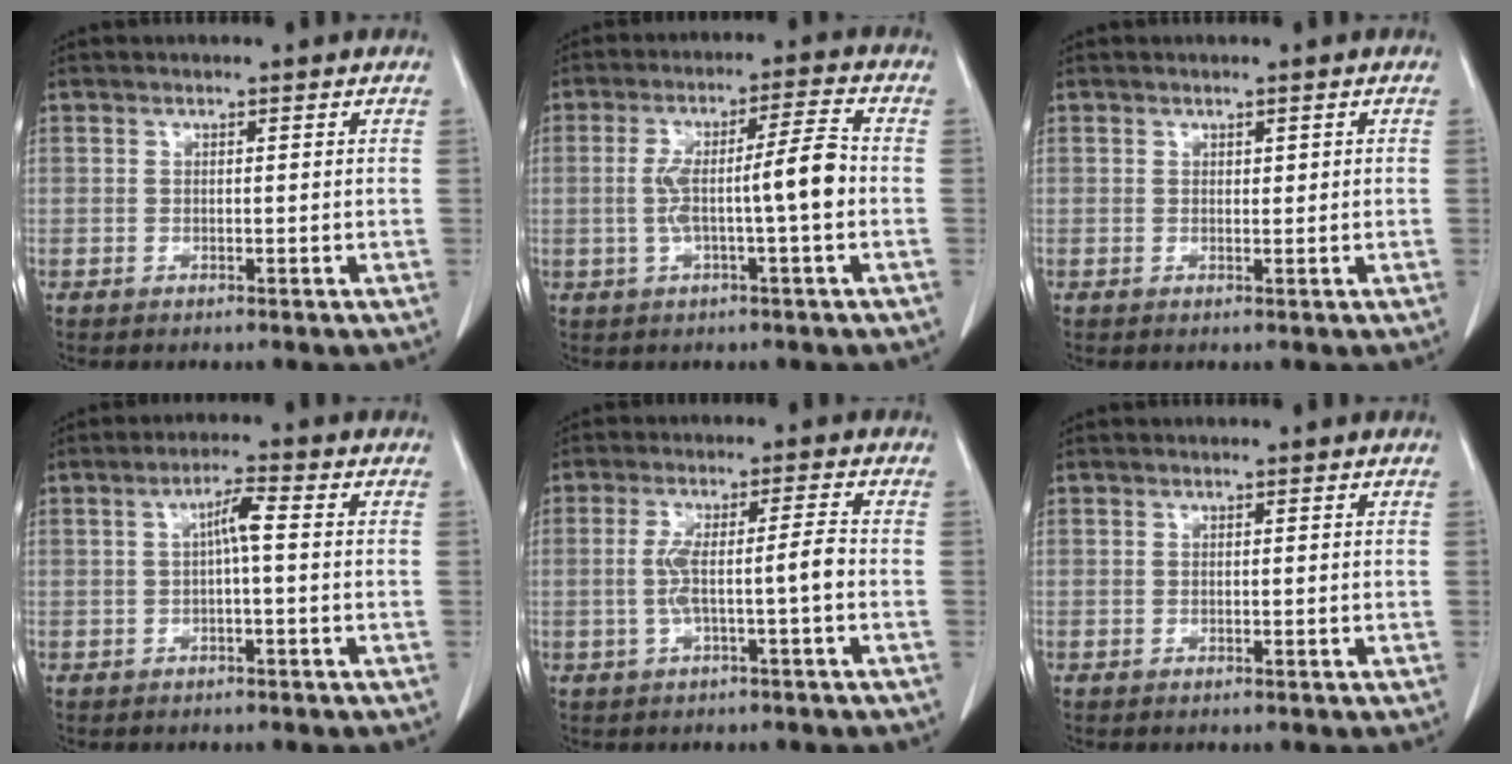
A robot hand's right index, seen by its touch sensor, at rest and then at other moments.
{"total": 8.4, "force": [-1.0, 0.2, 8.3], "torque": [-0.151, 0.022, -0.014]}
{"total": 0.7, "force": [0.3, 0.3, 0.6], "torque": [-0.007, 0.001, 0.007]}
{"total": 3.4, "force": [0.2, 0.2, 3.4], "torque": [-0.062, 0.011, 0.005]}
{"total": 5.5, "force": [-1.1, -0.2, 5.4], "torque": [-0.106, 0.017, -0.015]}
{"total": 0.0}